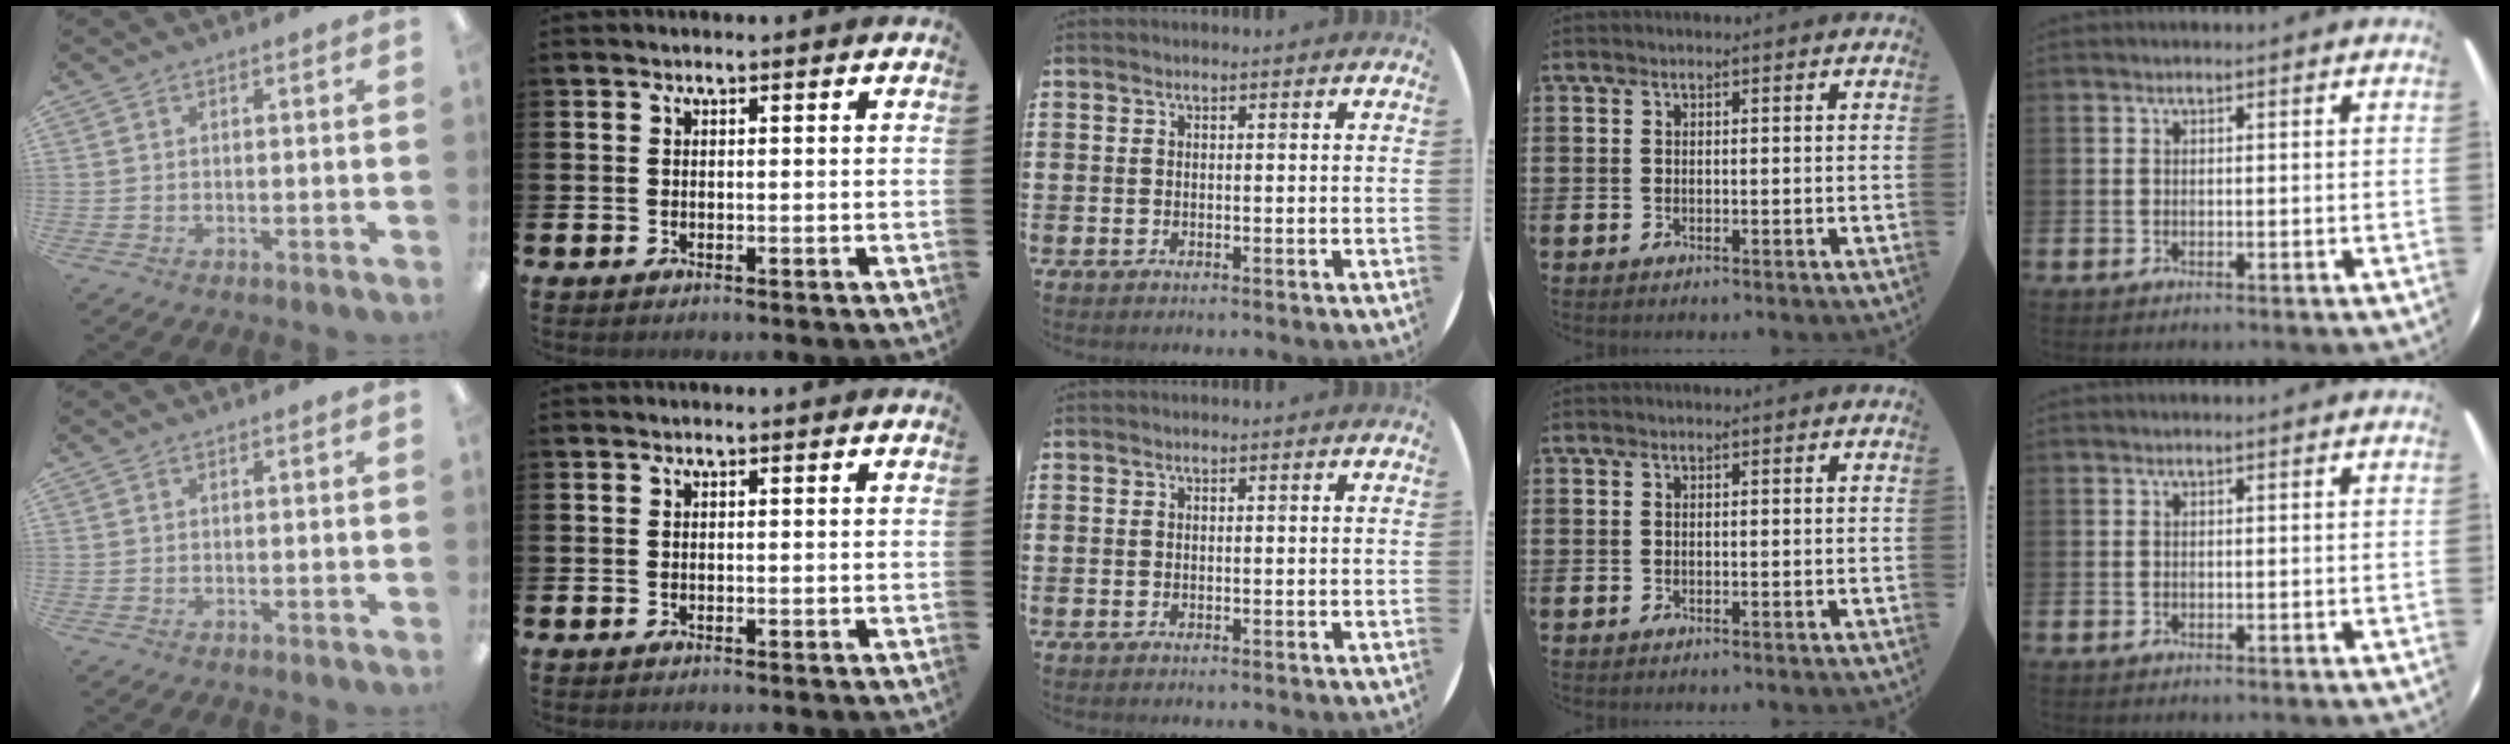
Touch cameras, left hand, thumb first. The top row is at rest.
{}